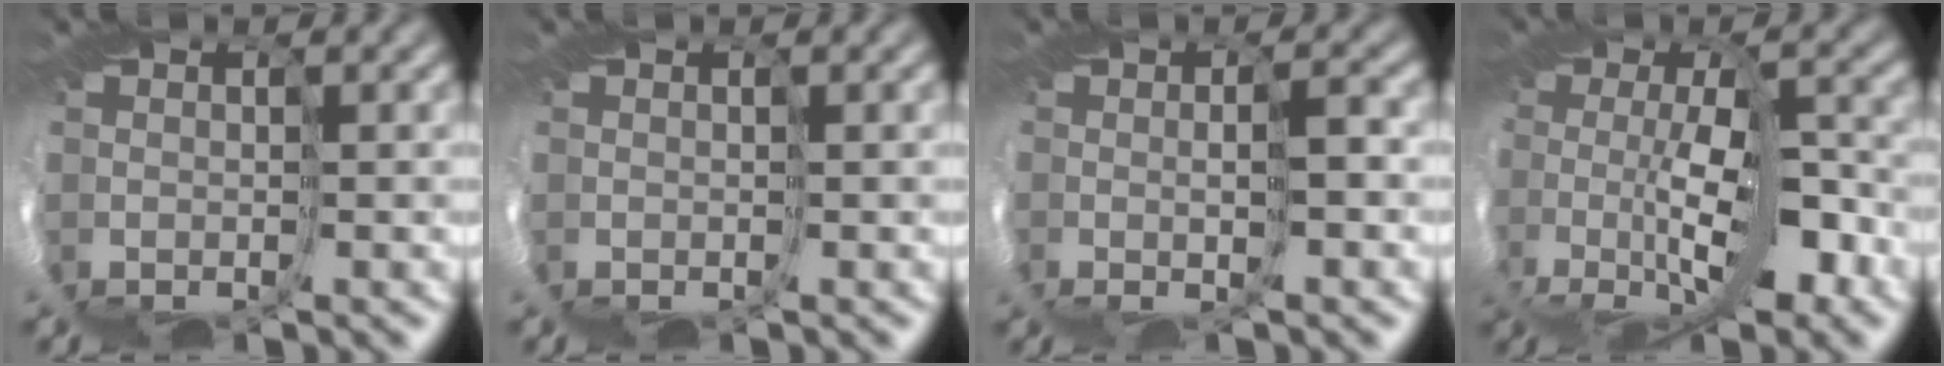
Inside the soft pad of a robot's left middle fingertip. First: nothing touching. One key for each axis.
{"total": 0.0}
{"total": 2.3, "fx": 0.3, "fy": -1.1, "fz": 2.0, "tx": -0.034, "ty": -0.003, "tz": 0.006}
{"total": 5.3, "fx": -1.0, "fy": 1.4, "fz": 5.0, "tx": -0.095, "ty": -0.006, "tz": -0.024}